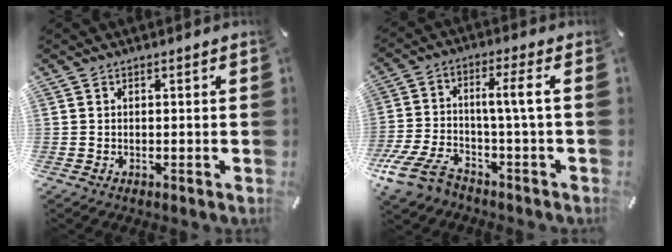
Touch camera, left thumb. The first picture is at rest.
{"total": 11.2, "force": [-4.3, 2.7, 10.0], "torque": [-0.214, 0.003, -0.089]}